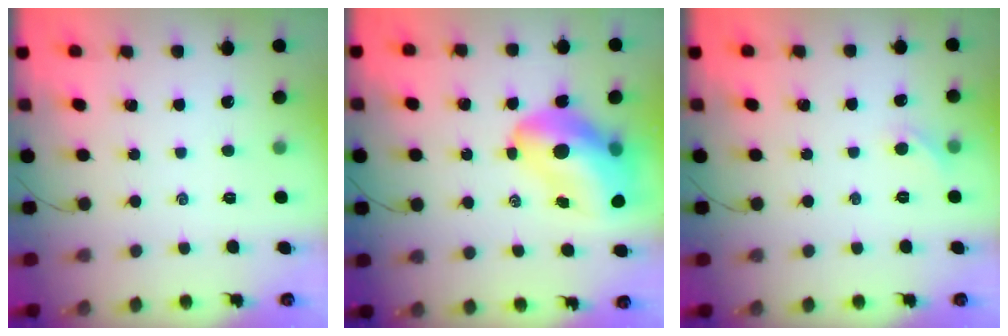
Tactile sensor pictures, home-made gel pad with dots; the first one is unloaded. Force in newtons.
{"total": 15.9, "press": 15.2, "slide": 4.7}
{"total": 4.7, "press": 4.5, "slide": 1.5}